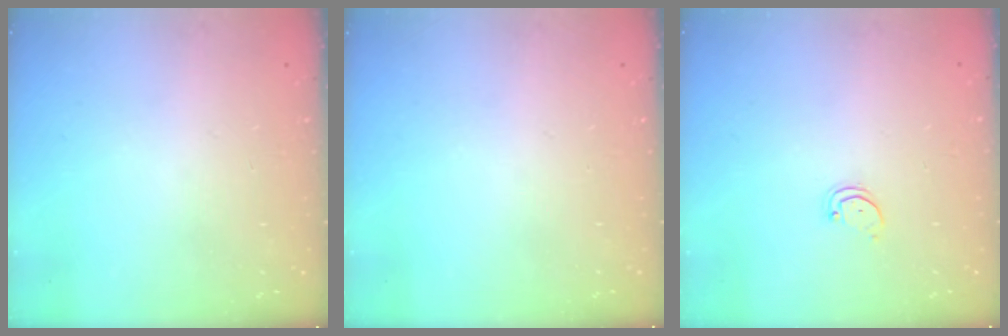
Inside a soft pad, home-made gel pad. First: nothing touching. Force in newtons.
{"total": 0.0}
{"total": 1.5, "press": 1.5, "slide": 0.1}